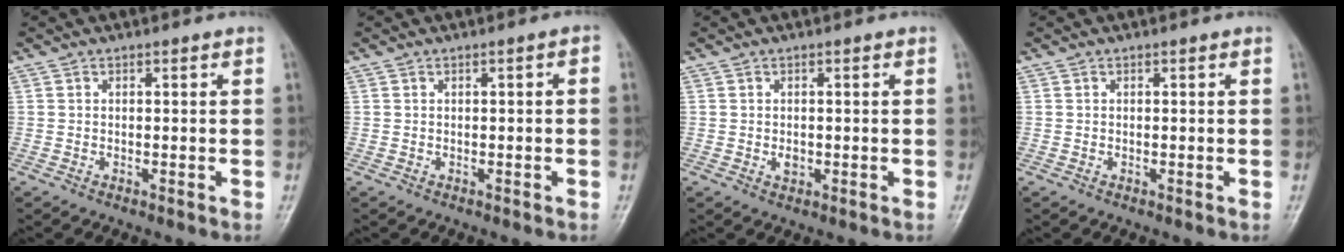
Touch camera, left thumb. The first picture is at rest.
{"total": 1.4, "force": [-0.1, 0.4, 1.3], "torque": [-0.018, 0.010, -0.002]}
{"total": 1.5, "force": [-0.4, 1.2, 0.9], "torque": [-0.007, 0.001, -0.007]}
{"total": 0.0}